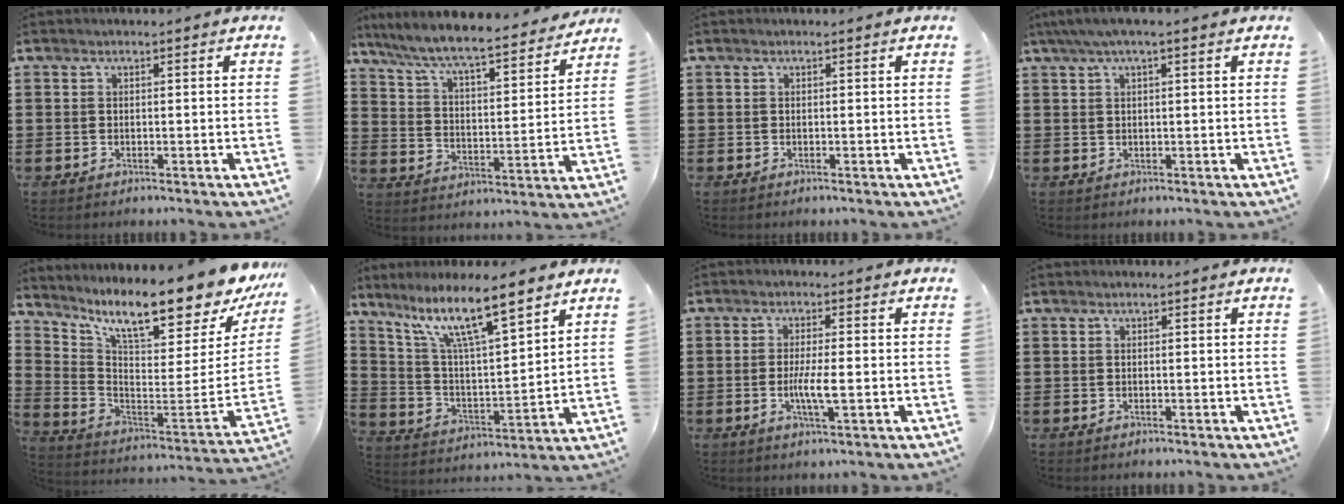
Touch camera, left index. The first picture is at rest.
{"total": 7.3, "force": [6.7, 0.2, 2.9], "torque": [-0.084, -0.047, 0.109]}
{"total": 0.0}
{"total": 2.2, "force": [0.8, 0.1, 2.1], "torque": [-0.039, 0.002, 0.013]}
{"total": 12.7, "force": [10.1, 1.0, 7.7], "torque": [-0.155, -0.091, 0.162]}
{"total": 12.3, "force": [8.6, 2.3, 8.4], "torque": [-0.170, -0.037, 0.146]}
{"total": 4.6, "force": [-0.7, 0.6, 4.5], "torque": [-0.086, -0.005, -0.015]}
{"total": 0.0}